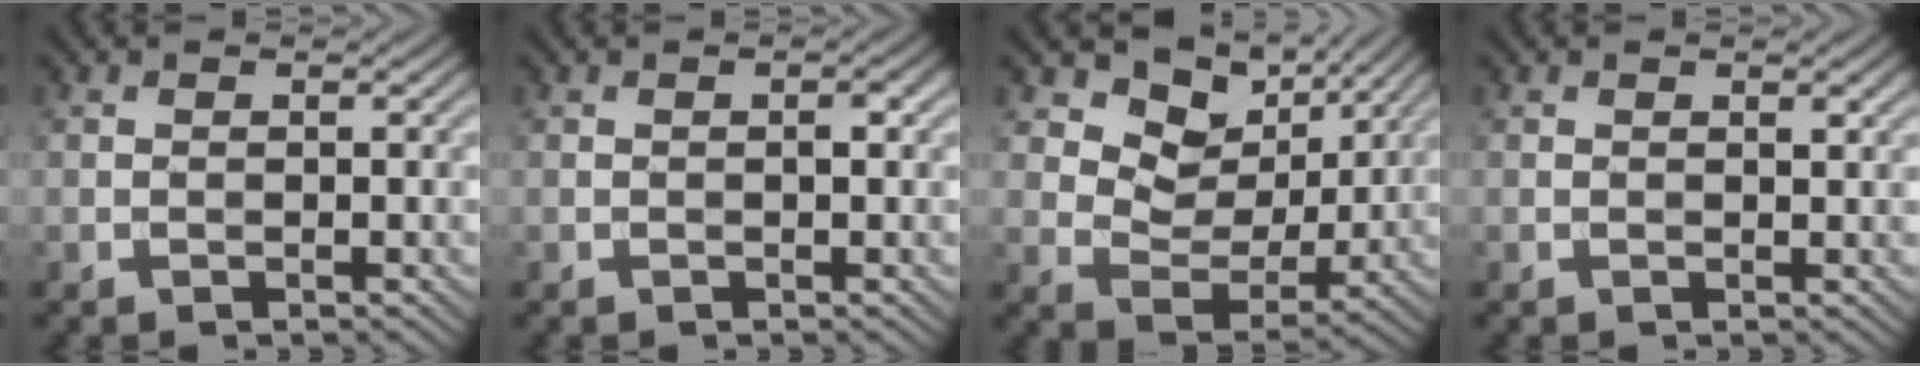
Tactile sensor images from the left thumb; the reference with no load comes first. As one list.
[{"total": 1.1, "force": [-0.1, 0.4, 1.0], "torque": [-0.012, 0.003, -0.001]}, {"total": 9.4, "force": [5.5, 6.2, 4.3], "torque": [-0.093, -0.009, 0.094]}, {"total": 0.6, "force": [0.5, 0.2, 0.4], "torque": [-0.007, -0.001, 0.009]}]